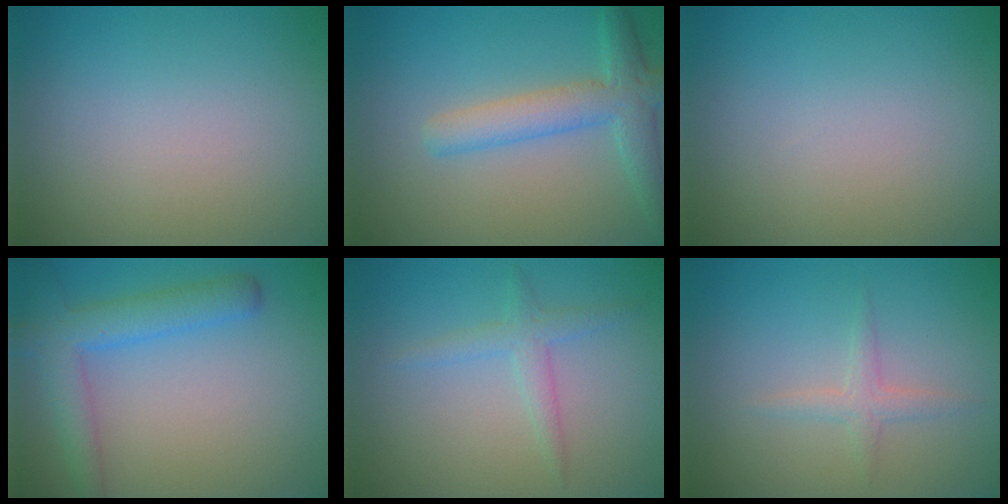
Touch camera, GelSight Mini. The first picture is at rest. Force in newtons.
{"total": 4.1, "press": 4.1, "slide": 0.1}
{"total": 0.0}
{"total": 4.4, "press": 4.4, "slide": 0.3}
{"total": 1.9, "press": 1.9, "slide": 0.1}
{"total": 1.9, "press": 1.9, "slide": 0.1}